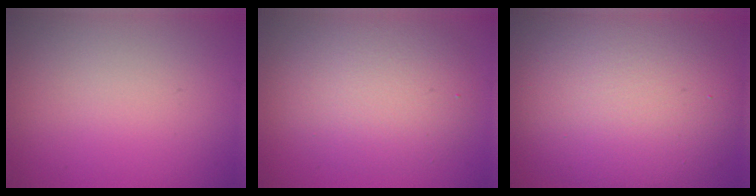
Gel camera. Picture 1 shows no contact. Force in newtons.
{"total": 5.3, "press": 5.3, "slide": 0.2}
{"total": 13.0, "press": 13.0, "slide": 1.0}